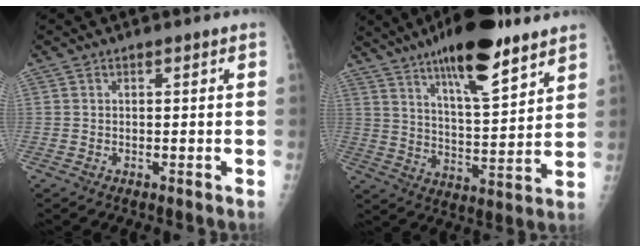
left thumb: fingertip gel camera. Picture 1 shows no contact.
{"total": 18.5, "force": [11.9, 5.0, 13.2], "torque": [-0.190, -0.055, 0.195]}